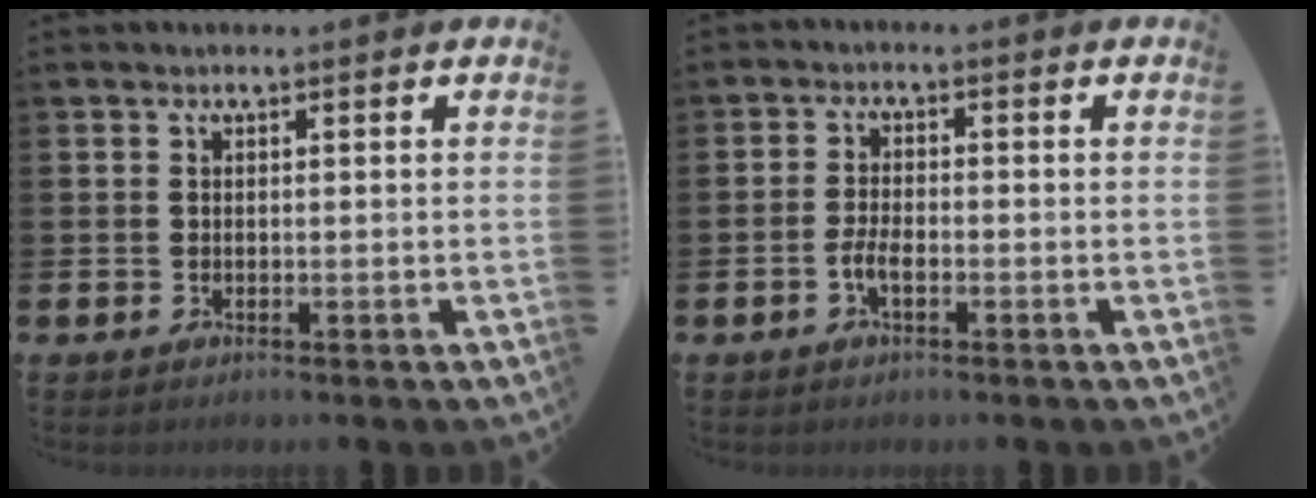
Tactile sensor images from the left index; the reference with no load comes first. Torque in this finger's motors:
{"motor_torque": [0.21, 0.25, 0.13, 0.09]}